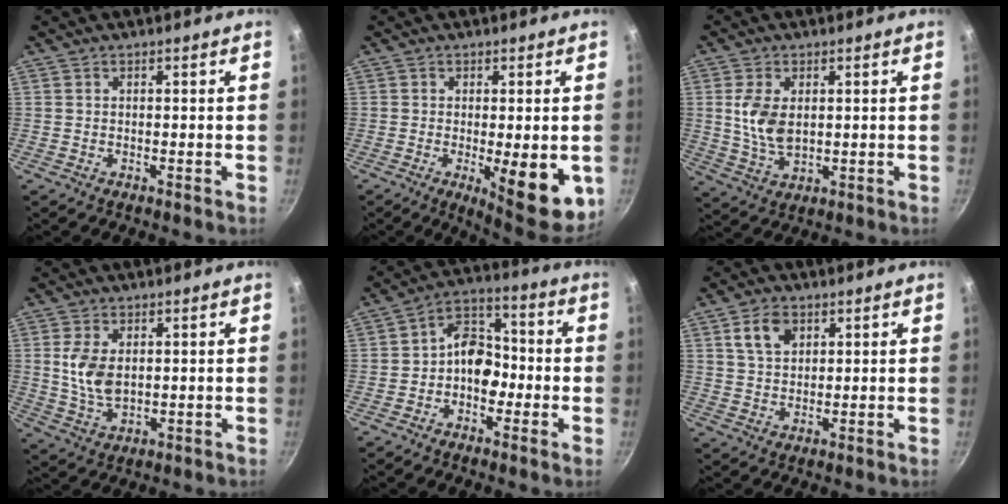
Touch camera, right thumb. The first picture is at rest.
{"total": 11.6, "force": [-2.3, 3.7, 10.7], "torque": [-0.121, -0.010, -0.020]}
{"total": 7.7, "force": [1.2, 4.5, 6.1], "torque": [-0.119, -0.011, 0.027]}
{"total": 7.1, "force": [1.2, 4.2, 5.7], "torque": [-0.111, -0.011, 0.027]}
{"total": 9.1, "force": [-1.8, 6.7, 5.9], "torque": [-0.045, 0.041, -0.046]}
{"total": 6.1, "force": [2.6, 4.0, 3.7], "torque": [-0.056, -0.003, 0.048]}